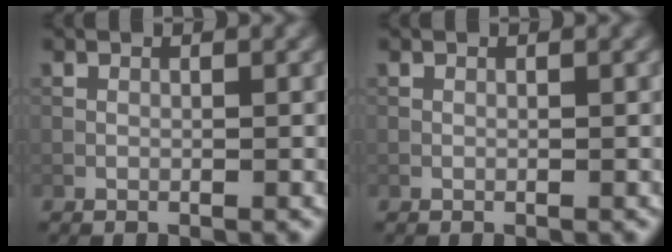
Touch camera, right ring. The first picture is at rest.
{"total": 0.0}